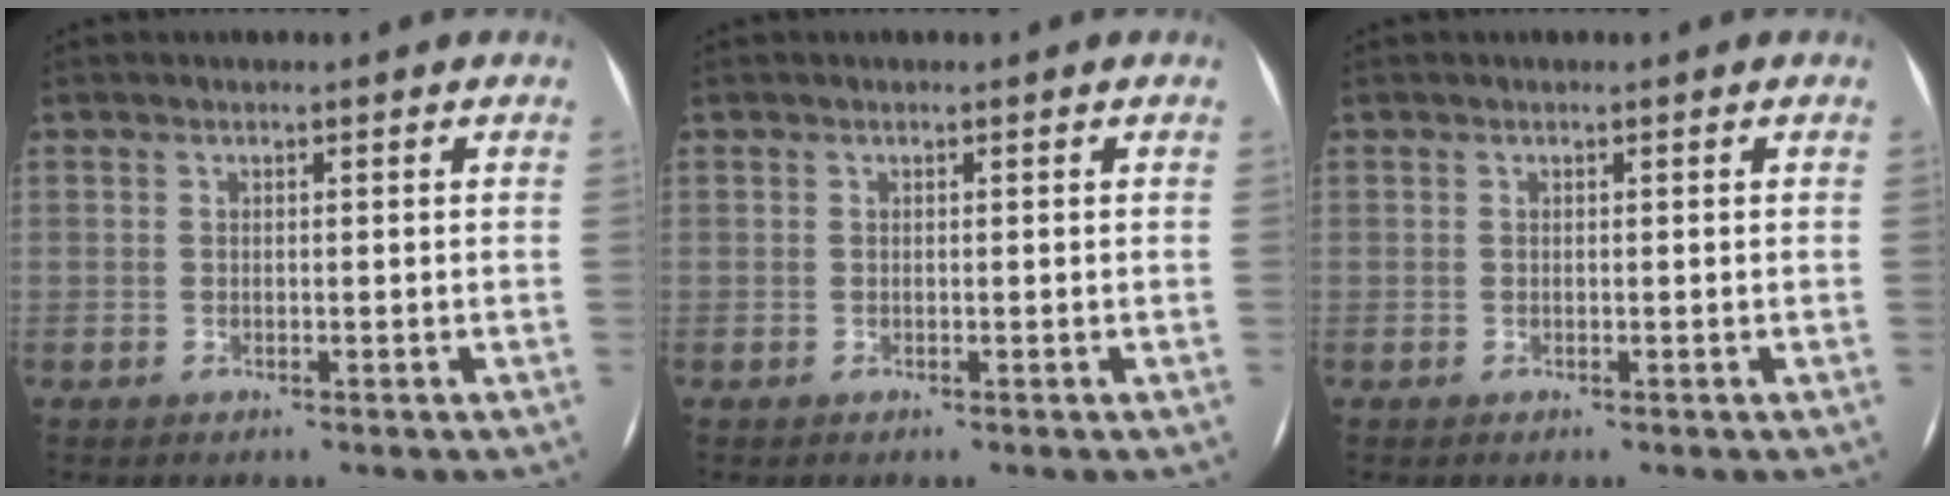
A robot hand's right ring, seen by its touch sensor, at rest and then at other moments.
{"total": 0.0}
{"total": 0.0}